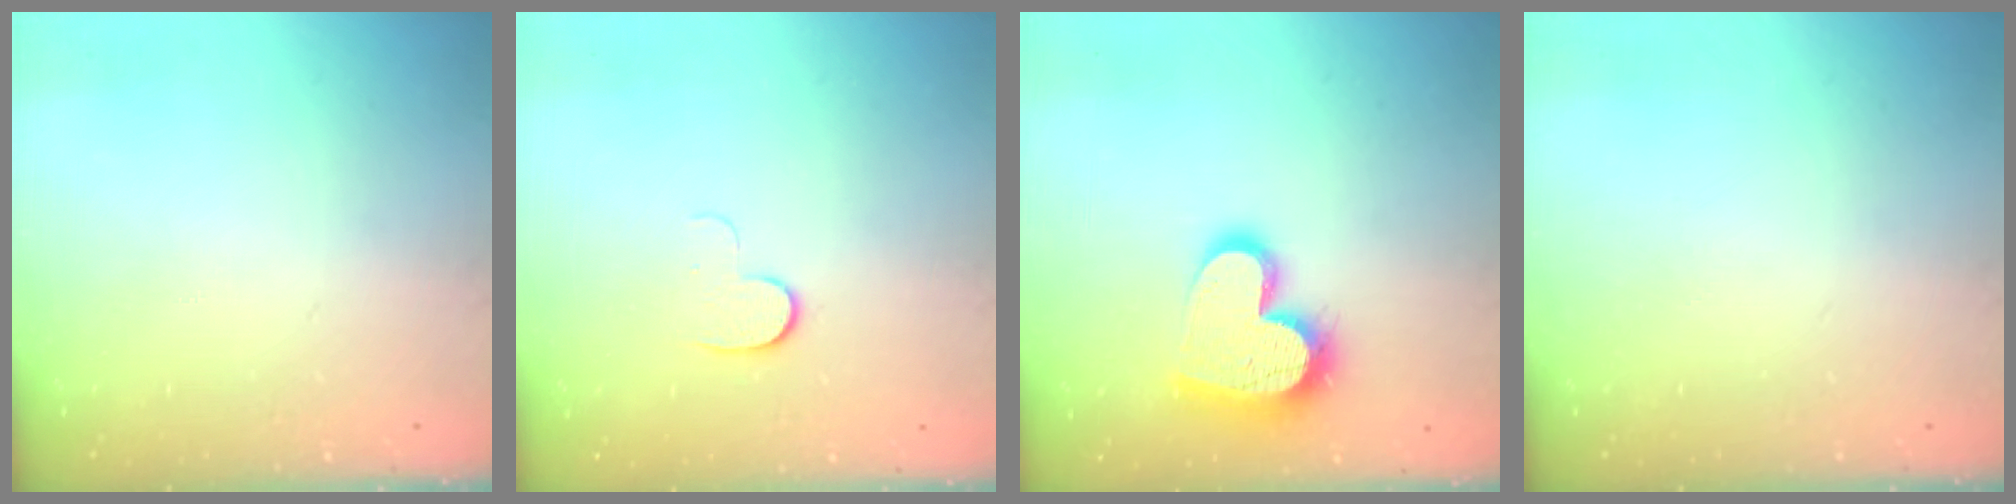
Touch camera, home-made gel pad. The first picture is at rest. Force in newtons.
{"total": 5.5, "press": 5.4, "slide": 0.8}
{"total": 16.4, "press": 16.3, "slide": 1.2}
{"total": 0.0}